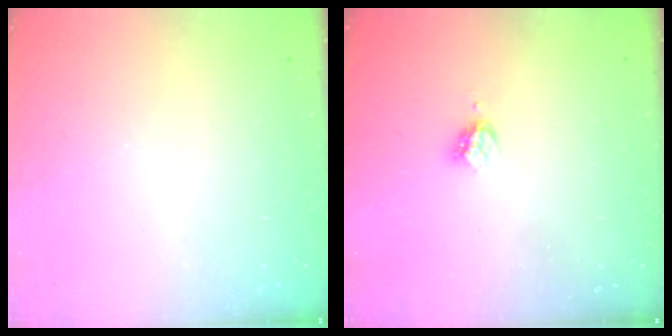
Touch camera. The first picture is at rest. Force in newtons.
{"total": 4.5, "press": 4.5, "slide": 0.5}